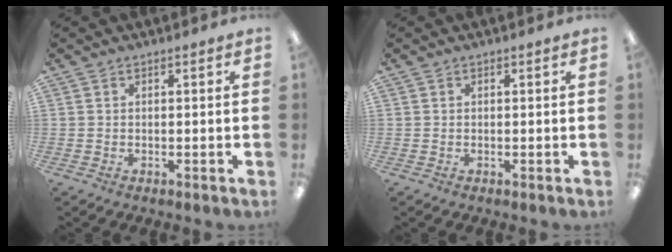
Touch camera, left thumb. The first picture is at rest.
{"total": 0.0}